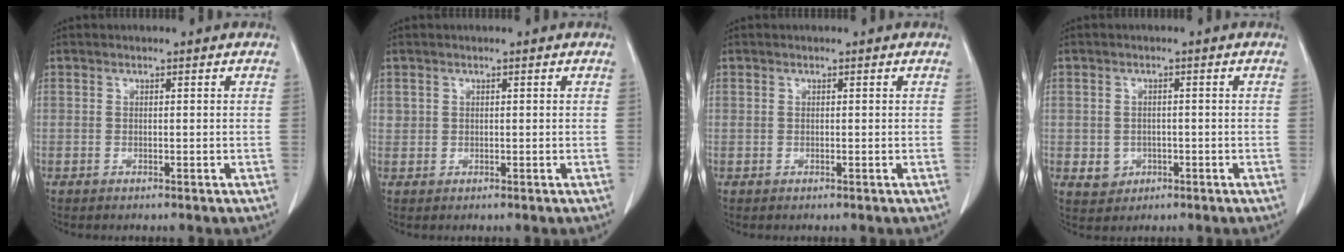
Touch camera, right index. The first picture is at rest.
{"total": 1.2, "force": [0.6, 1.0, 0.1], "torque": [0.012, 0.007, 0.008]}
{"total": 0.0}
{"total": 3.4, "force": [-0.6, 3.2, 1.1], "torque": [-0.014, 0.001, 0.006]}